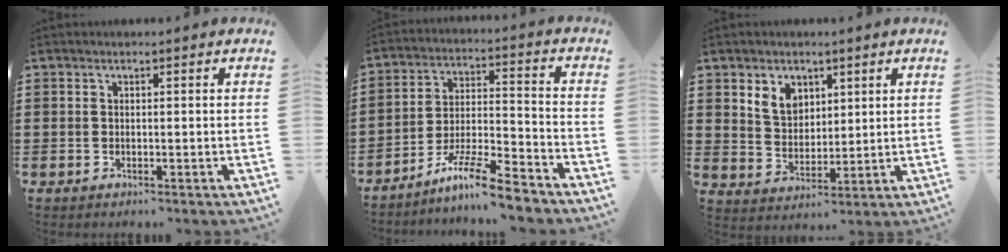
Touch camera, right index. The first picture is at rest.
{"total": 9.9, "force": [-8.4, 0.5, 5.2], "torque": [-0.094, 0.014, -0.162]}
{"total": 5.1, "force": [3.0, 3.7, 1.7], "torque": [-0.051, 0.013, 0.058]}